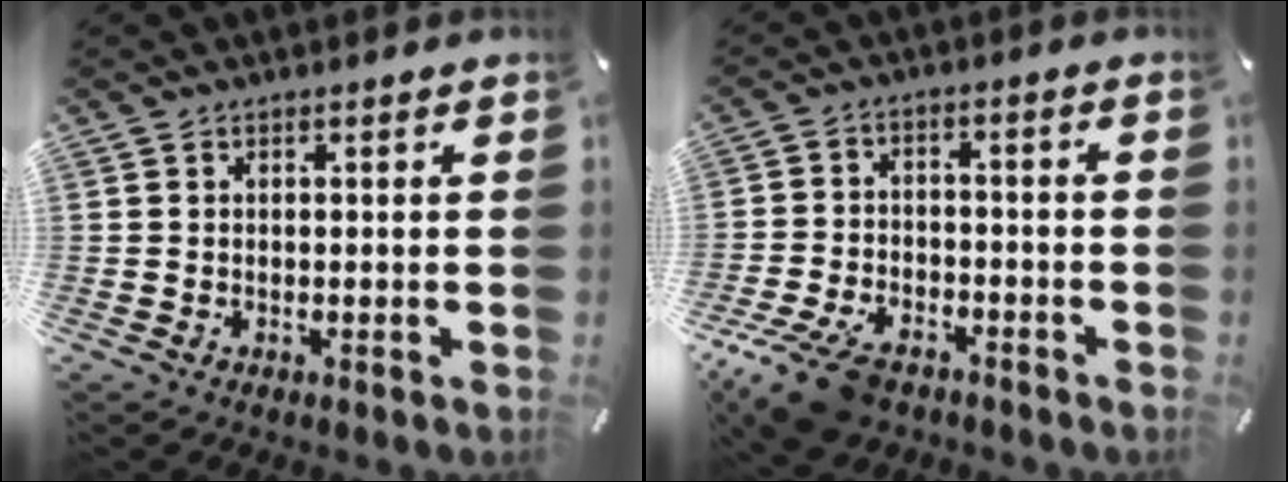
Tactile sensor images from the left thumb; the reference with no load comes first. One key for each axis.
{"total": 10.8, "fx": -7.3, "fy": 5.3, "fz": 5.9, "tx": -0.112, "ty": 0.037, "tz": -0.132}